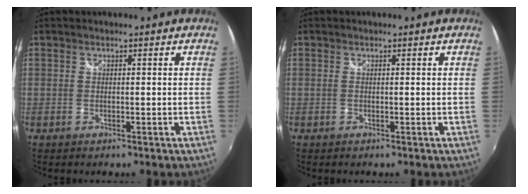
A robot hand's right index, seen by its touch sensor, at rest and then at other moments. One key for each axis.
{"total": 0.0}